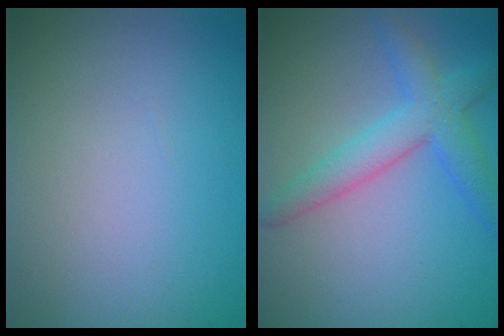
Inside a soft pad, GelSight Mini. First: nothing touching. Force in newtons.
{"total": 2.9, "press": 2.9, "slide": 0.2}